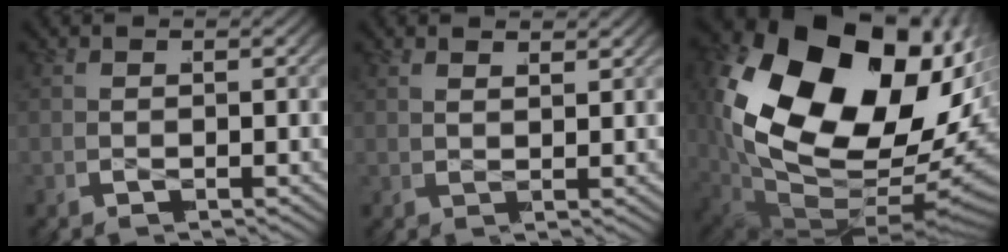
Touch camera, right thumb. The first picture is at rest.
{"total": 1.3, "force": [1.2, -0.4, 0.2], "torque": [0.007, 0.003, 0.019]}
{"total": 27.7, "force": [1.0, 18.4, 20.7], "torque": [-0.404, -0.064, 0.040]}